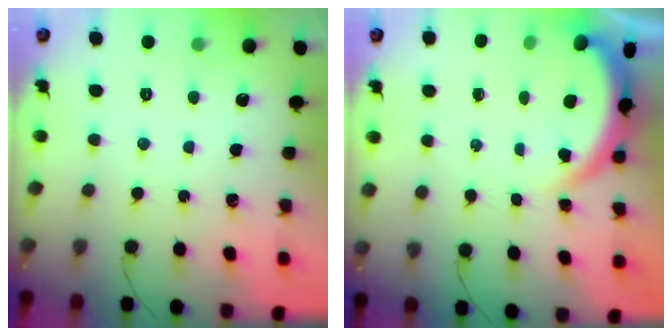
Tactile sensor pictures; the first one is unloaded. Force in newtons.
{"total": 3.9, "press": 3.9, "slide": 0.2}